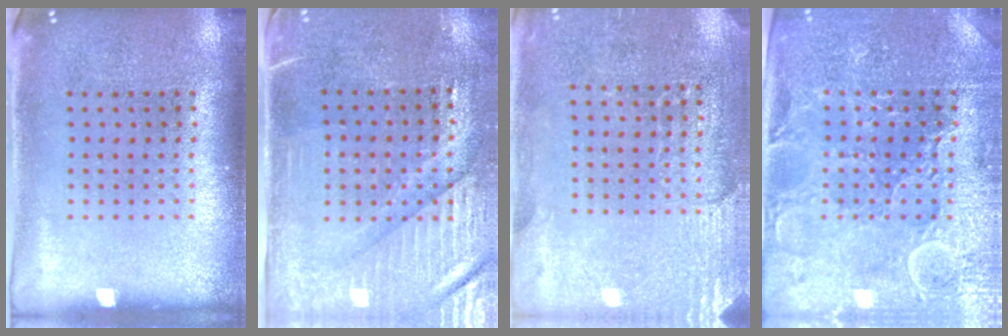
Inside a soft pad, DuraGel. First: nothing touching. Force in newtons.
{"total": 3.5, "press": 3.2, "slide": 1.5}
{"total": 2.8, "press": 2.6, "slide": 1.0}
{"total": 3.6, "press": 3.6, "slide": 0.7}